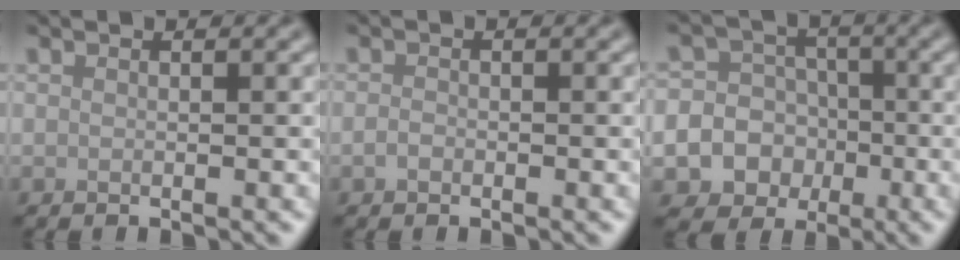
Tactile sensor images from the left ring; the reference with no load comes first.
{"total": 0.9, "force": [-0.4, 0.6, 0.4], "torque": [-0.009, -0.002, -0.010]}
{"total": 14.0, "force": [-4.3, 13.1, 2.9], "torque": [-0.087, -0.016, -0.095]}